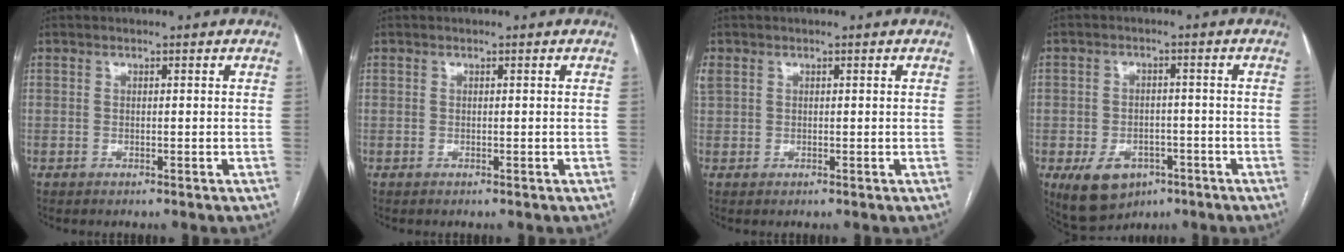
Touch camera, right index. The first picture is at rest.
{"total": 0.0}
{"total": 1.7, "force": [0.7, 1.4, 0.7], "torque": [-0.030, 0.022, 0.019]}
{"total": 8.0, "force": [-3.9, 5.8, 4.0], "torque": [-0.071, 0.005, -0.048]}